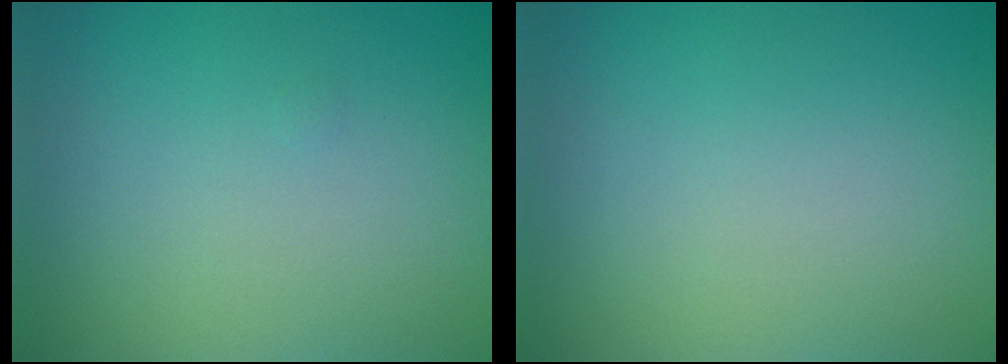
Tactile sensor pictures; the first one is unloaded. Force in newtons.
{"total": 0.0}